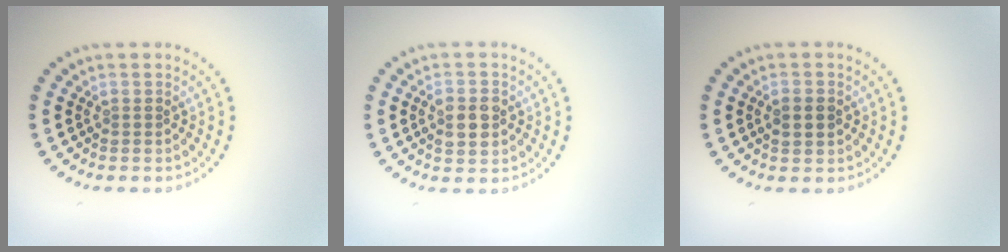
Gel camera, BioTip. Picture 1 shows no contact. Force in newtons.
{"total": 2.8, "press": 2.8, "slide": 0.2}
{"total": 1.8, "press": 1.8, "slide": 0.1}